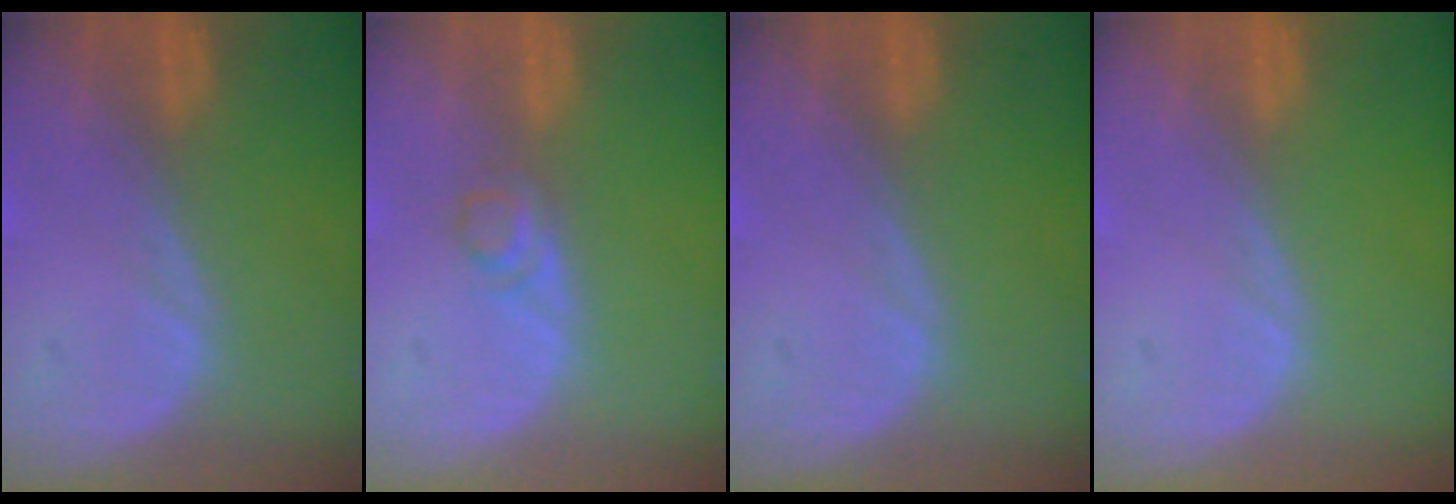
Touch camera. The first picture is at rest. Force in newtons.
{"total": 1.9, "press": 1.8, "slide": 0.2}
{"total": 0.0}
{"total": 0.0}